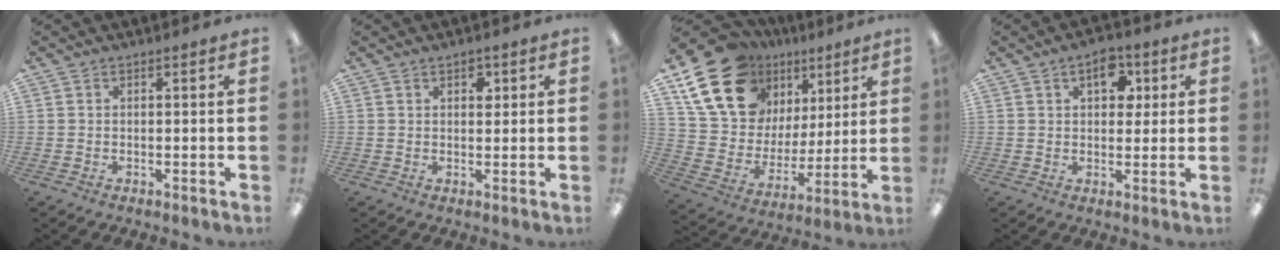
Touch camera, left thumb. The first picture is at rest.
{"total": 2.5, "force": [1.3, 1.5, 1.5], "torque": [-0.008, -0.005, 0.017]}
{"total": 23.1, "force": [12.6, 16.1, 10.6], "torque": [-0.199, -0.052, 0.244]}
{"total": 6.9, "force": [2.8, 4.1, 4.7], "torque": [-0.049, -0.007, 0.042]}